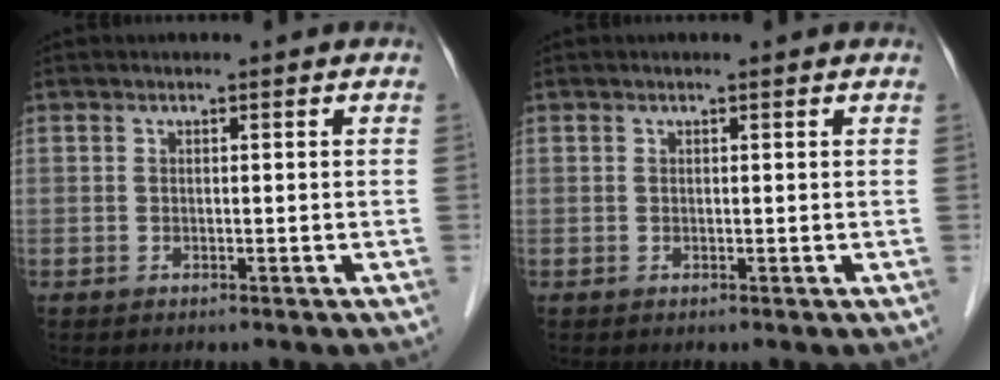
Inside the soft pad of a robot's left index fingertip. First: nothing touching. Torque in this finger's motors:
{"motor_torque": [0.37, -0.23, 0.01, 0.02]}